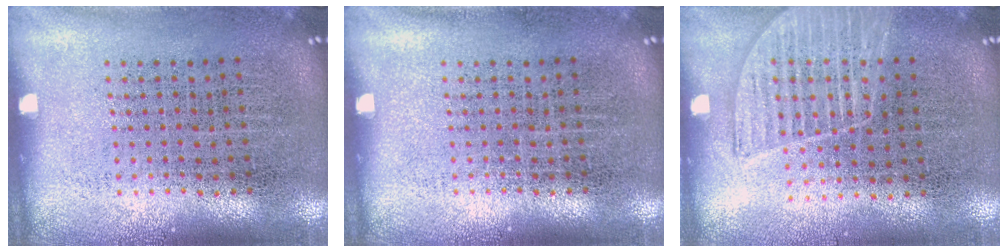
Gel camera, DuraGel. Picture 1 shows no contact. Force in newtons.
{"total": 0.0}
{"total": 1.4, "press": 1.2, "slide": 0.6}